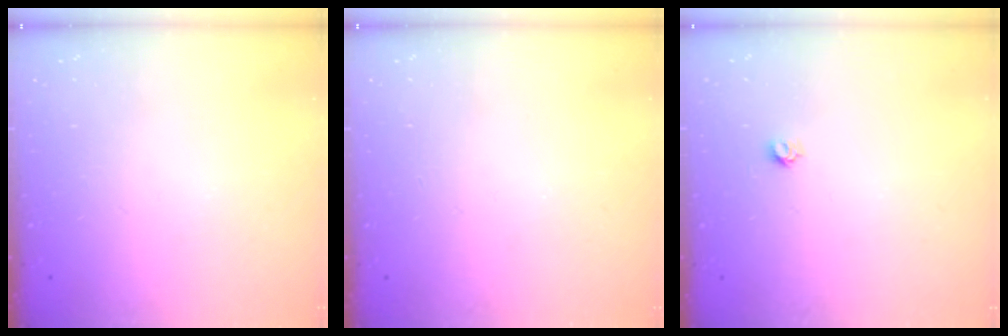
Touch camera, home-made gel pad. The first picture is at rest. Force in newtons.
{"total": 0.0}
{"total": 3.5, "press": 3.4, "slide": 0.4}